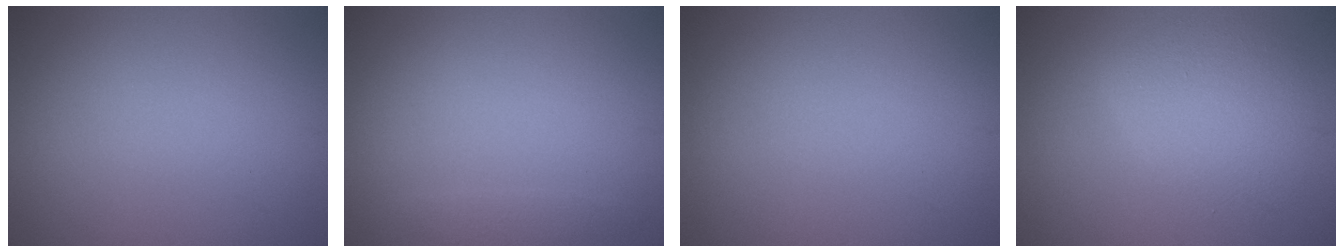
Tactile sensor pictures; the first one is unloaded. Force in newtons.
{"total": 1.0, "press": 1.0, "slide": 0.1}
{"total": 0.0}
{"total": 3.8, "press": 3.8, "slide": 0.1}